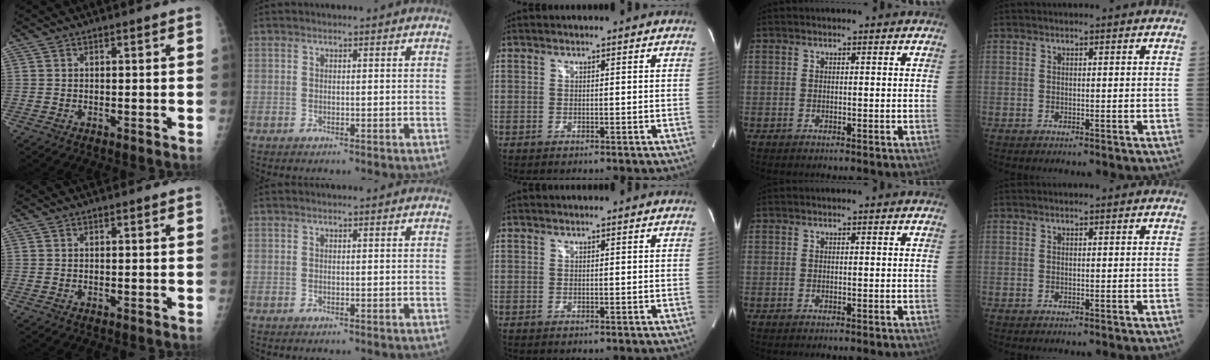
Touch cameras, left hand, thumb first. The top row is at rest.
{}